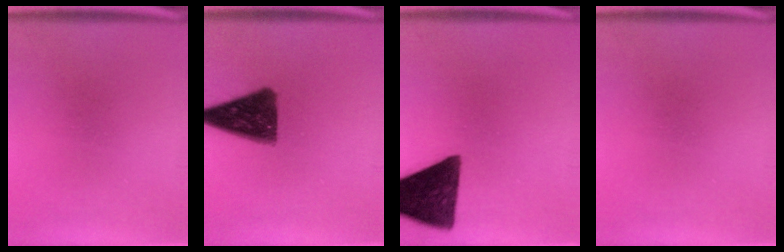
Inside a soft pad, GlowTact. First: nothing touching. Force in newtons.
{"total": 12.3}
{"total": 14.2}
{"total": 0.0}